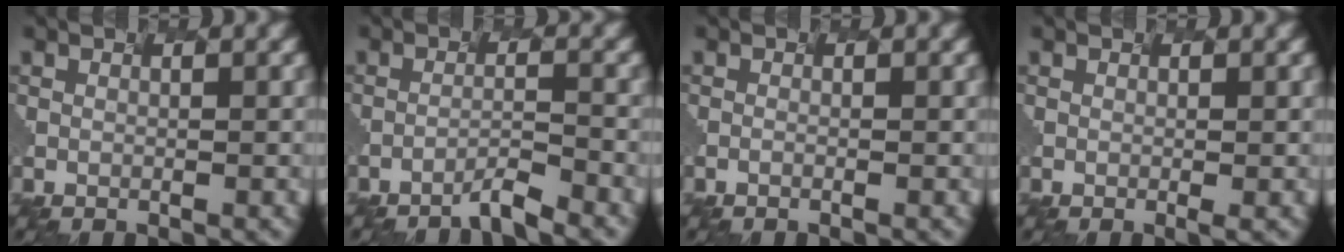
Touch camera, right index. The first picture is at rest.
{"total": 2.9, "force": [-2.6, -1.1, 0.0], "torque": [-0.015, -0.002, -0.029]}
{"total": 0.7, "force": [-0.6, -0.2, 0.1], "torque": [0.002, -0.007, -0.006]}
{"total": 1.2, "force": [-0.1, 0.1, 1.2], "torque": [-0.007, 0.002, 0.010]}